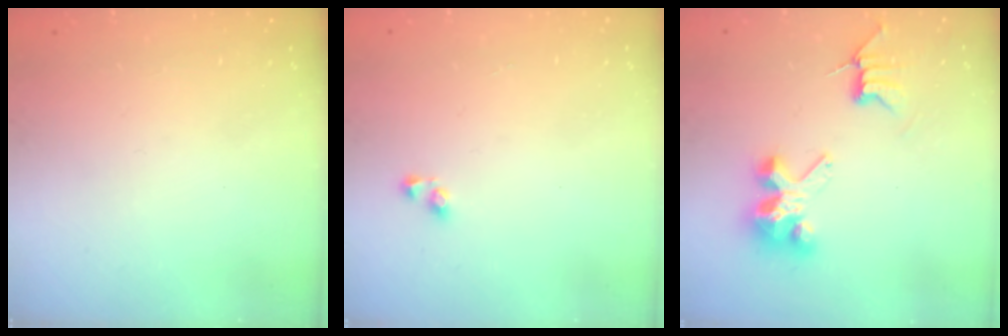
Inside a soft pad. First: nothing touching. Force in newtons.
{"total": 3.1, "press": 3.1, "slide": 0.2}
{"total": 8.3, "press": 8.3, "slide": 0.5}